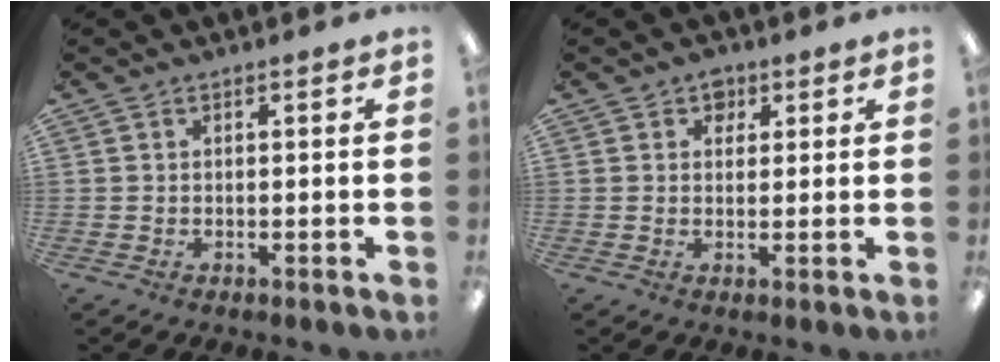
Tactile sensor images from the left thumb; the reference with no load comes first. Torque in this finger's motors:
{"motor_torque": [0.10, 0.15, -0.33, 0.11, -0.03]}